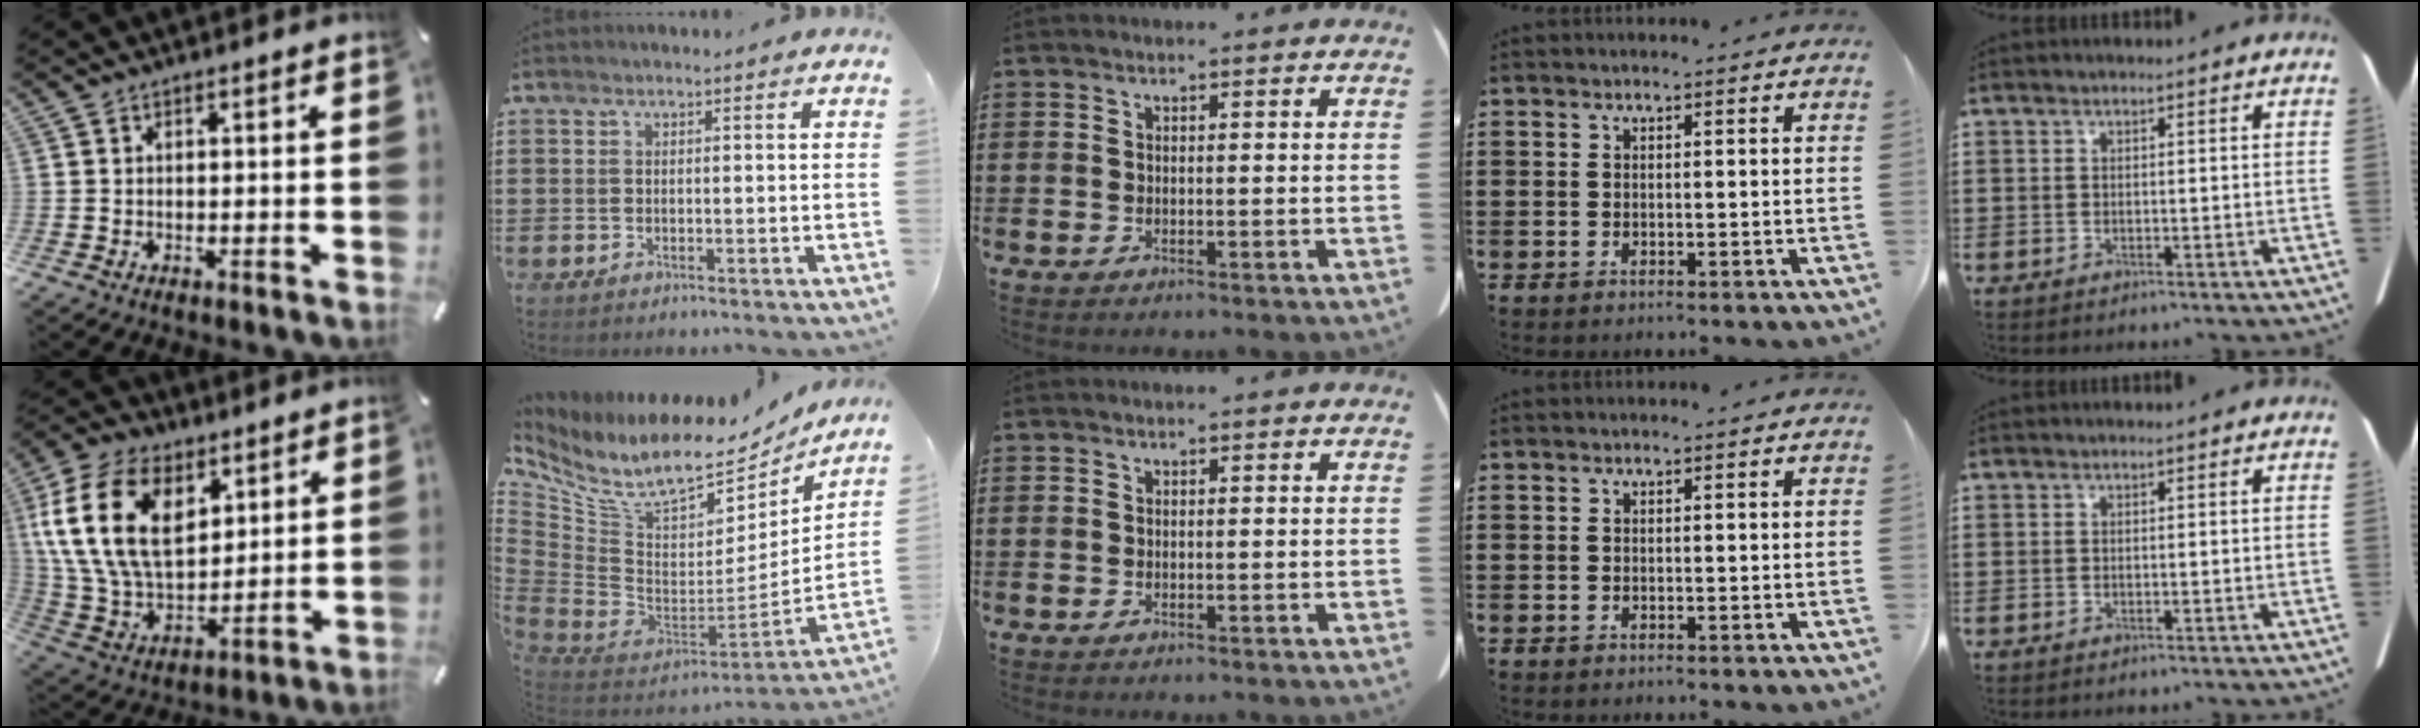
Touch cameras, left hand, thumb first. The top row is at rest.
{"thumb": {"total": 20.2, "force": [7.4, 13.7, 12.9], "torque": [-0.292, -0.021, 0.133]}, "index": {"total": 12.5, "force": [8.8, 4.8, 7.5], "torque": [-0.179, -0.075, 0.150]}}